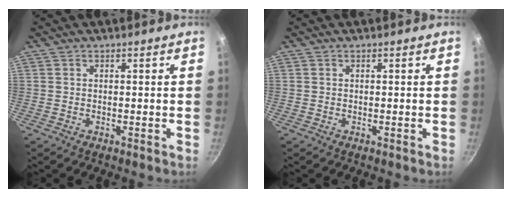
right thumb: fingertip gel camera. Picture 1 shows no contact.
{"total": 0.0}